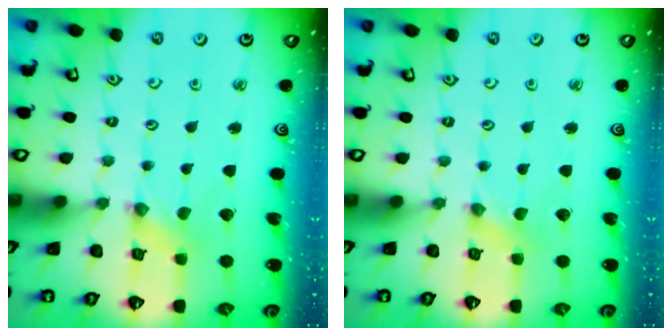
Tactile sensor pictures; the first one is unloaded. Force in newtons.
{"total": 0.0}